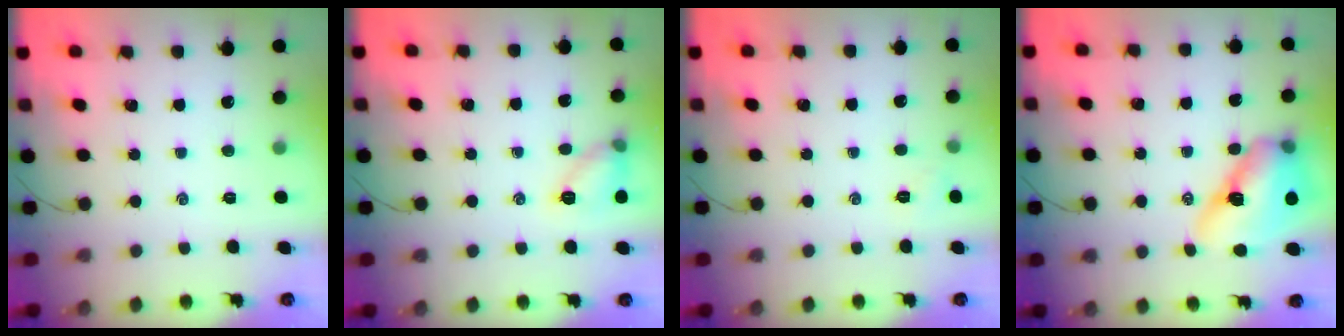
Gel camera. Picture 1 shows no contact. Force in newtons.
{"total": 8.9, "press": 8.9, "slide": 0.6}
{"total": 4.0, "press": 3.8, "slide": 1.2}
{"total": 14.5, "press": 13.8, "slide": 4.3}